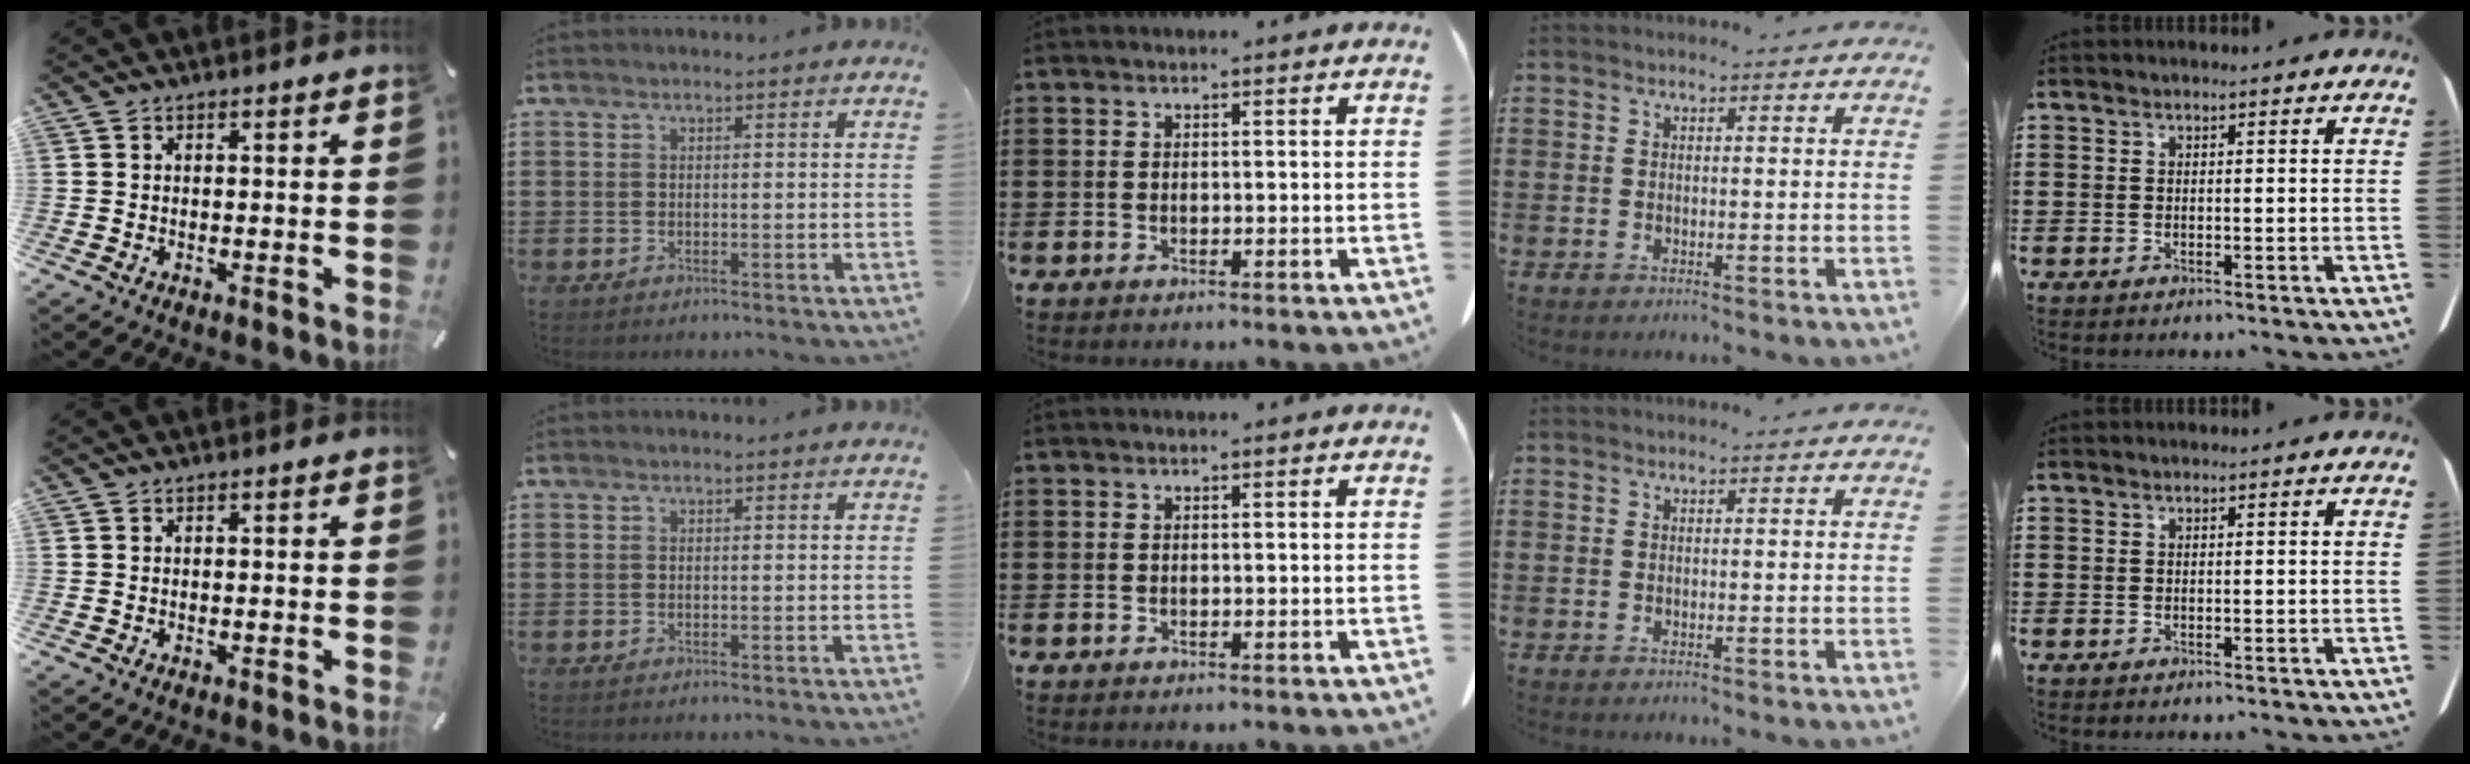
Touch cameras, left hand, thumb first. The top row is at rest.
{}